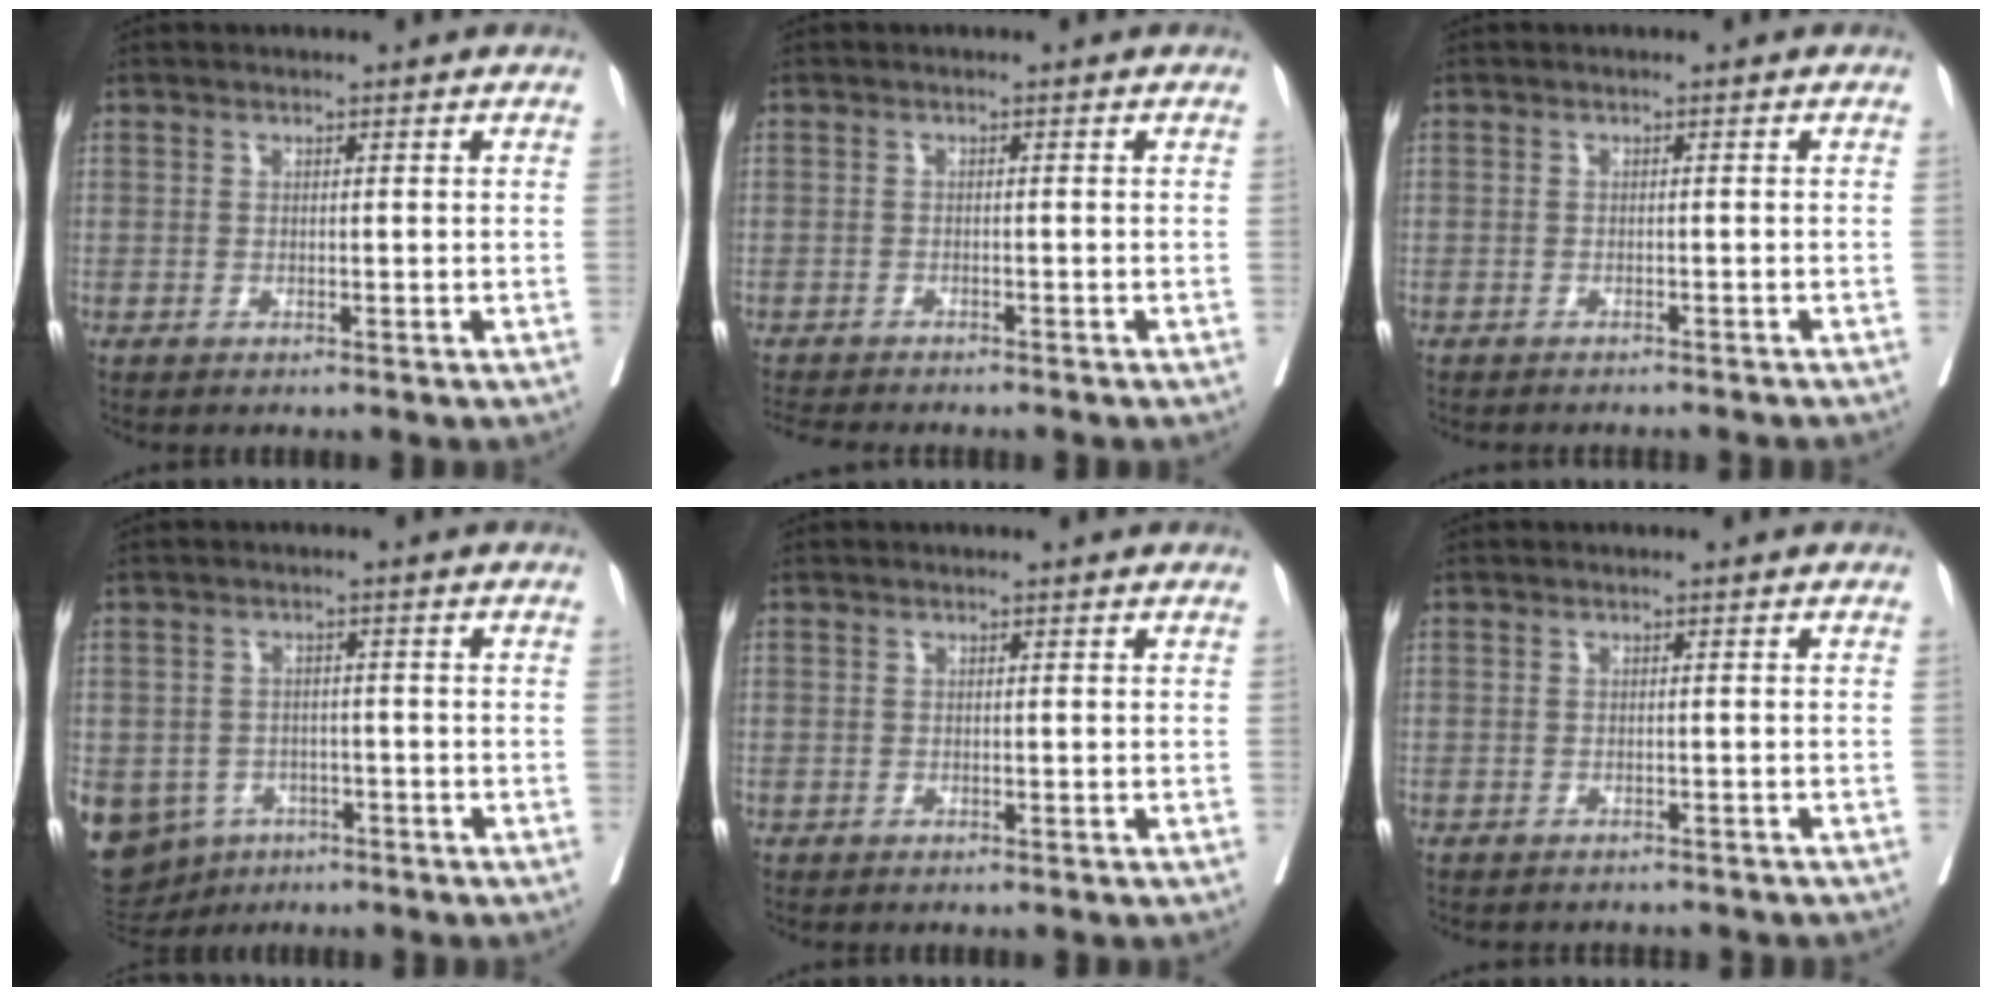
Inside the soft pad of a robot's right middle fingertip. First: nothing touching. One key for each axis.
{"total": 6.1, "fx": -5.6, "fy": 0.8, "fz": 2.4, "tx": -0.034, "ty": -0.008, "tz": -0.085}
{"total": 6.8, "fx": -6.2, "fy": 0.8, "fz": 2.5, "tx": -0.025, "ty": -0.009, "tz": -0.074}
{"total": 15.9, "fx": -7.2, "fy": 13.0, "fz": 5.8, "tx": -0.176, "ty": 0.003, "tz": -0.092}
{"total": 0.6, "fx": -0.2, "fy": 0.6, "fz": -0.1, "tx": 0.004, "ty": 0.007, "tz": -0.007}
{"total": 5.4, "fx": -5.0, "fy": 1.7, "fz": 1.5, "tx": -0.018, "ty": -0.001, "tz": -0.056}